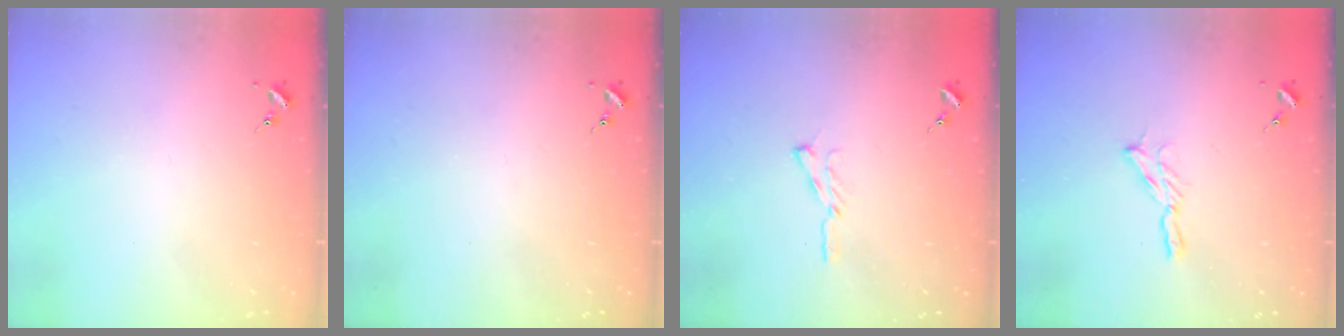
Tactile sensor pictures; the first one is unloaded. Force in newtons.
{"total": 0.0}
{"total": 5.8, "press": 5.8, "slide": 0.6}
{"total": 5.4, "press": 5.4, "slide": 0.4}